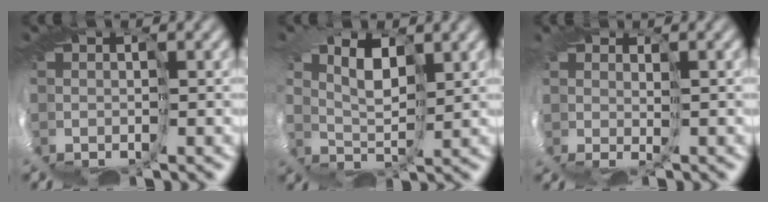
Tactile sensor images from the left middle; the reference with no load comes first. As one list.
[{"total": 3.7, "force": [3.0, 1.3, 1.7], "torque": [-0.040, 0.021, 0.043]}, {"total": 1.0, "force": [0.8, 0.4, 0.3], "torque": [-0.013, 0.000, 0.014]}]